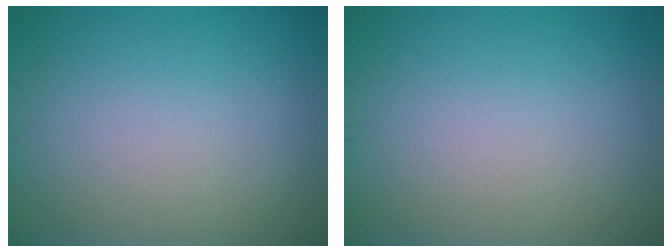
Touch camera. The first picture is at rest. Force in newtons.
{"total": 0.0}